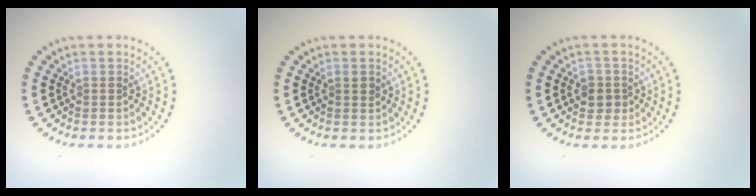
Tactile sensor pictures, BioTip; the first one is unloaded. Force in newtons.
{"total": 0.9, "press": 0.8, "slide": 0.3}
{"total": 1.7, "press": 1.6, "slide": 0.6}